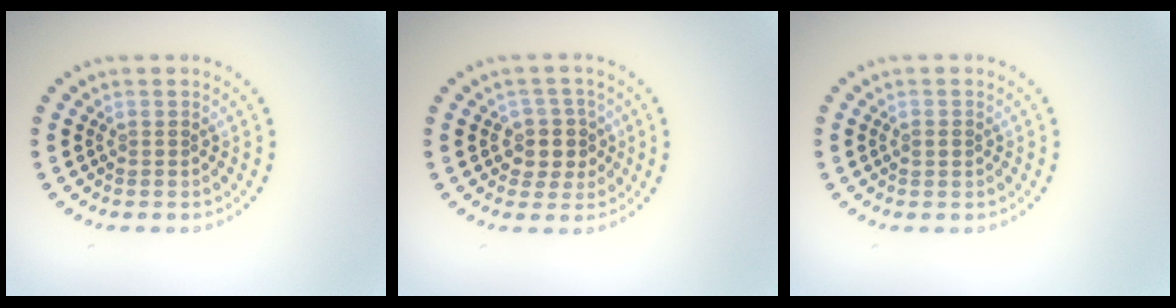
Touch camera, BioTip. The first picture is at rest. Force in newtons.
{"total": 3.0, "press": 2.7, "slide": 1.3}
{"total": 1.0, "press": 1.0, "slide": 0.0}